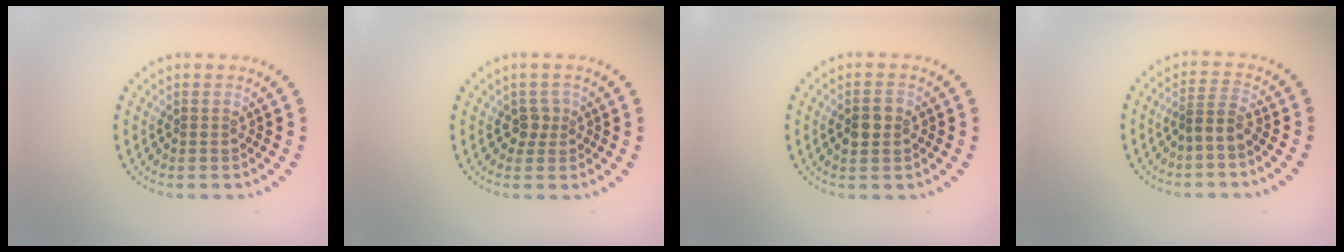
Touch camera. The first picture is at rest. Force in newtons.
{"total": 1.4, "press": 1.1, "slide": 0.9}
{"total": 2.5, "press": 2.5, "slide": 0.1}
{"total": 1.9, "press": 1.2, "slide": 1.4}